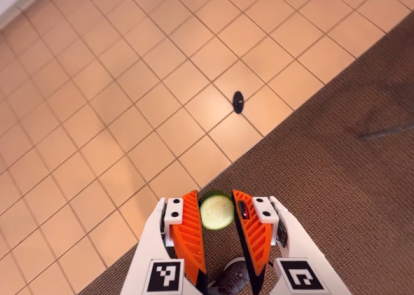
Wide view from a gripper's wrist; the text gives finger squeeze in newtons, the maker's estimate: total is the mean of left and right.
{"total": 8.3, "left": 8.5, "right": 8.1}